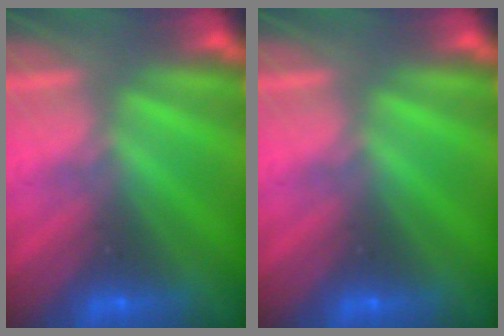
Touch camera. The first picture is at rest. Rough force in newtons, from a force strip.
{"total": 0.0}